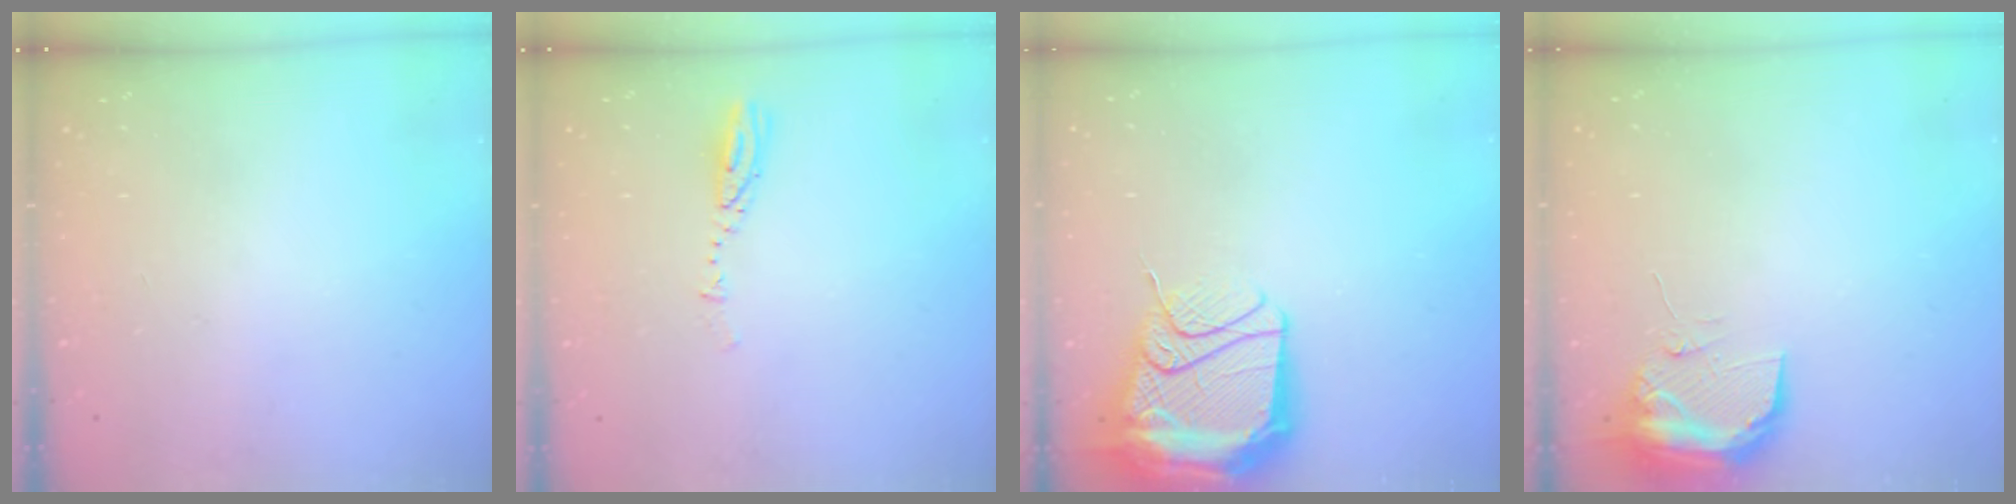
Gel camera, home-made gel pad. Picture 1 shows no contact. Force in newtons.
{"total": 3.6, "press": 3.5, "slide": 0.5}
{"total": 24.0, "press": 20.5, "slide": 12.5}
{"total": 10.4, "press": 10.4, "slide": 1.2}